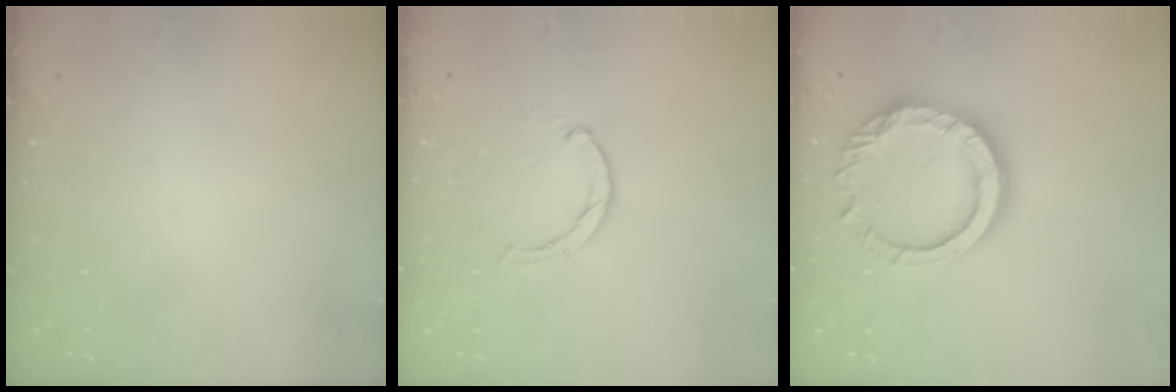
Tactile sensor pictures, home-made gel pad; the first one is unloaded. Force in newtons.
{"total": 1.9, "press": 1.9, "slide": 0.3}
{"total": 13.9, "press": 13.9, "slide": 1.0}